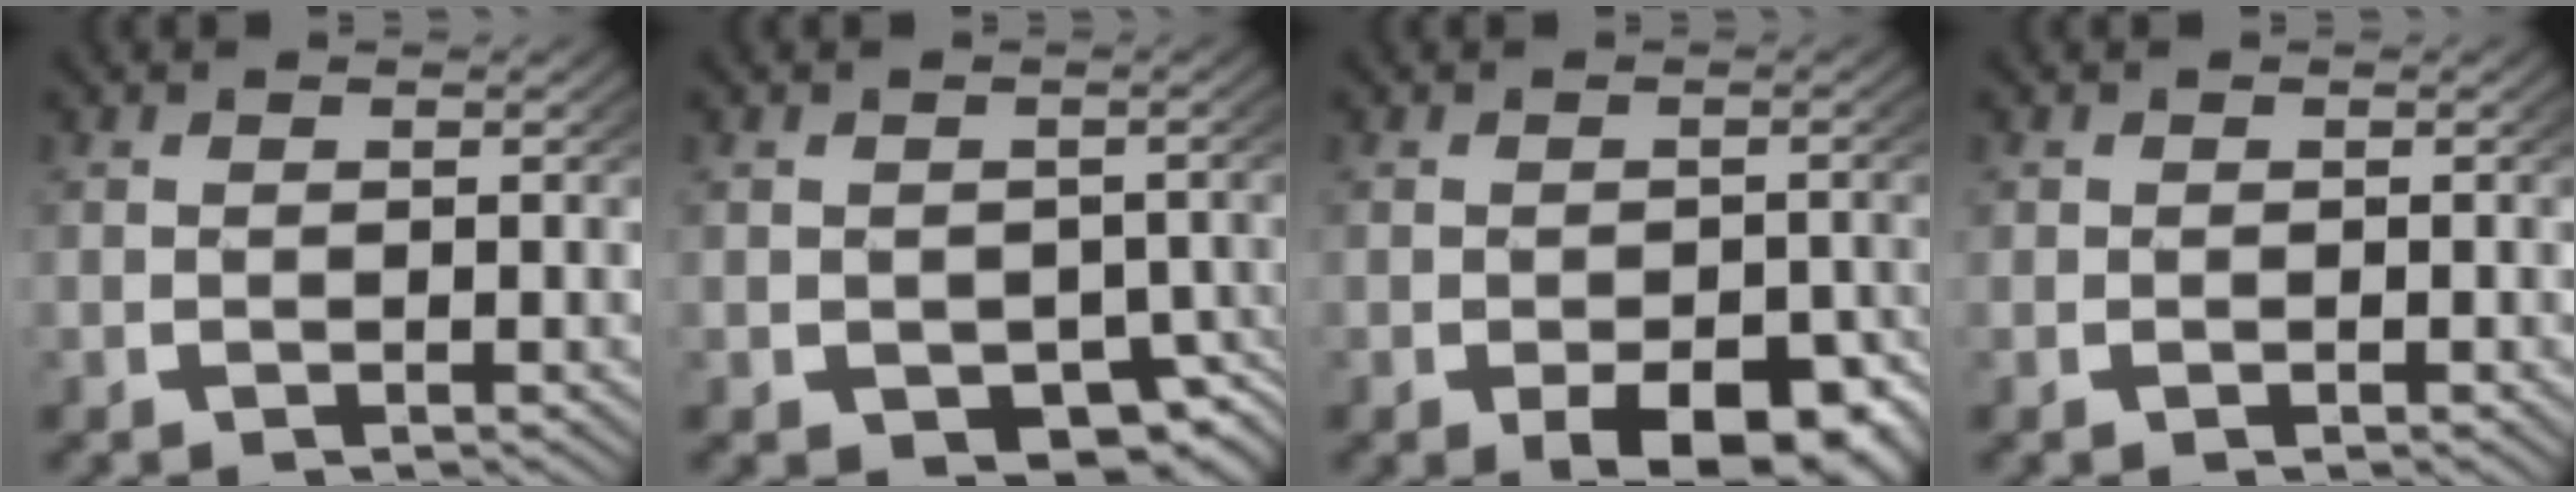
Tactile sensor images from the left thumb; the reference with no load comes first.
{"total": 4.7, "force": [-1.7, 3.2, 3.0], "torque": [-0.042, -0.027, -0.013]}
{"total": 6.1, "force": [-2.5, 3.3, 4.4], "torque": [-0.063, -0.038, -0.022]}
{"total": 0.6, "force": [0.0, 0.5, 0.3], "torque": [-0.006, -0.004, 0.001]}